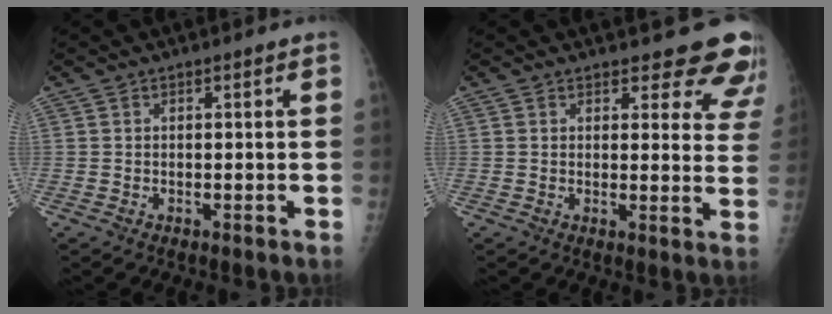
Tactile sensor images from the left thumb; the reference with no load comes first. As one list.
[{"total": 11.2, "force": [10.3, 3.8, 2.2], "torque": [0.027, -0.070, 0.088]}]